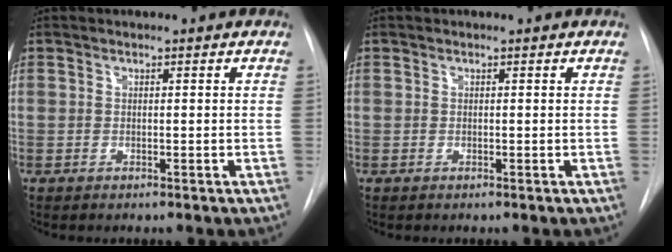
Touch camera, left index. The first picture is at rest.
{"total": 0.0}